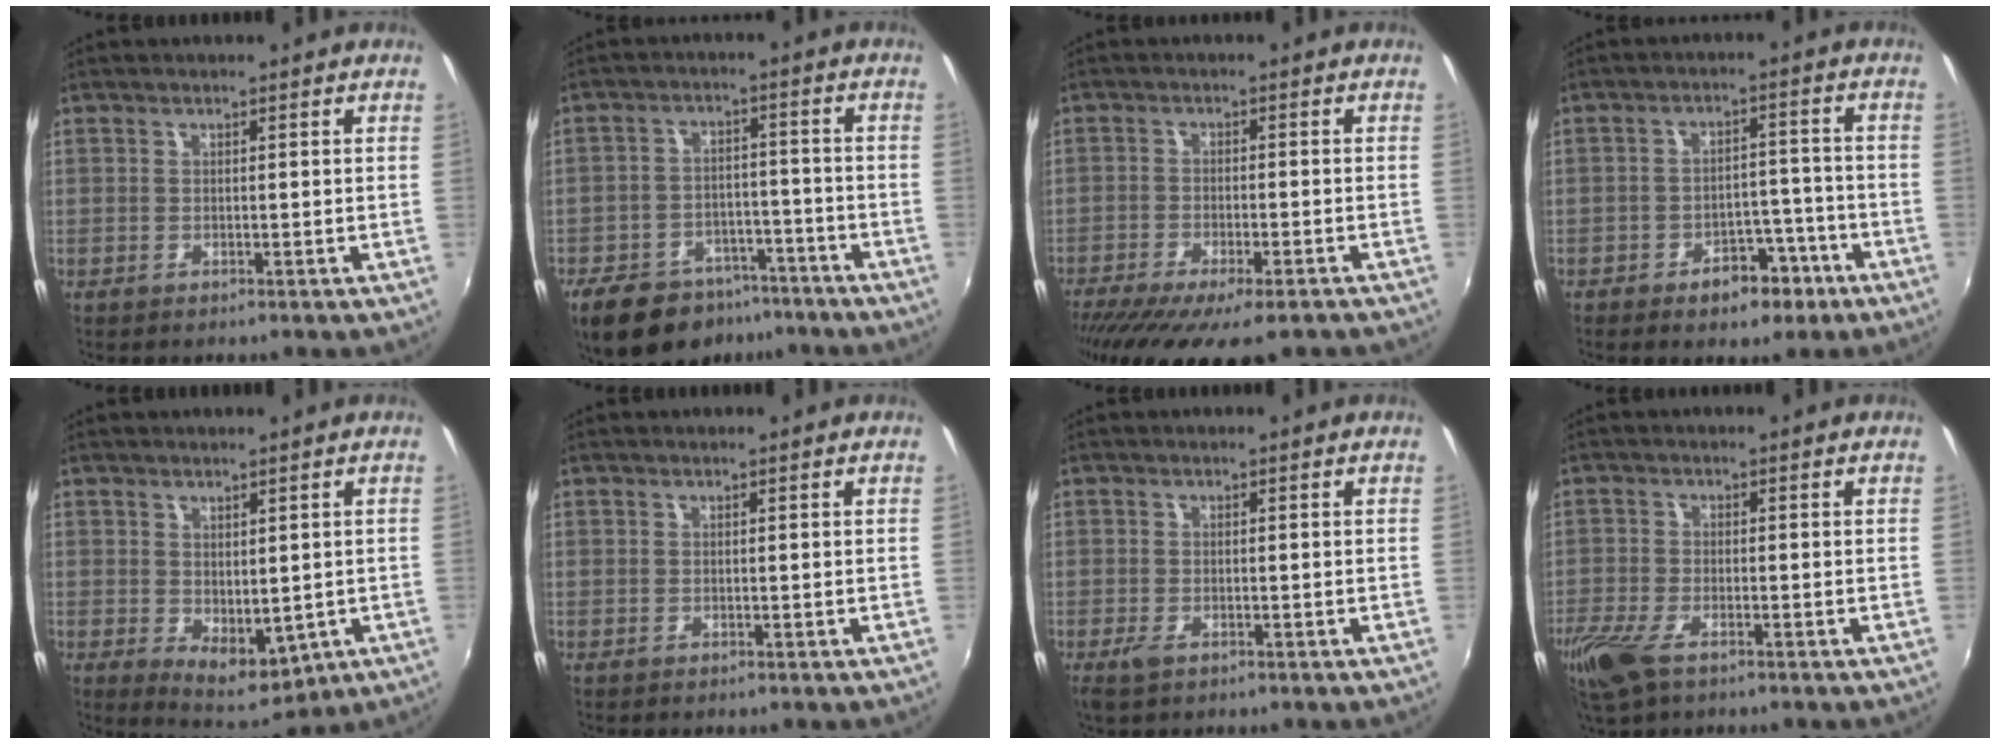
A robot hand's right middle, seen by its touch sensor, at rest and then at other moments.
{"total": 15.5, "force": [-11.0, 8.6, 6.6], "torque": [-0.156, 0.002, -0.158]}
{"total": 16.1, "force": [-12.1, 4.3, 9.7], "torque": [-0.196, -0.064, -0.186]}
{"total": 7.5, "force": [-4.8, 4.3, 3.8], "torque": [-0.066, 0.017, -0.054]}
{"total": 6.6, "force": [-0.4, 4.2, 5.1], "torque": [-0.077, -0.017, 0.009]}
{"total": 0.0}
{"total": 2.2, "force": [-1.3, 1.0, 1.5], "torque": [-0.031, -0.007, -0.024]}
{"total": 7.9, "force": [-5.1, 3.1, 5.3], "torque": [-0.135, -0.027, -0.099]}